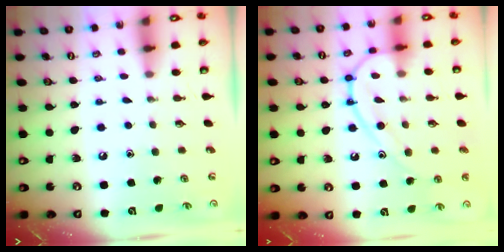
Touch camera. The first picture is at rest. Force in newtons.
{"total": 12.6, "press": 12.6, "slide": 0.5}